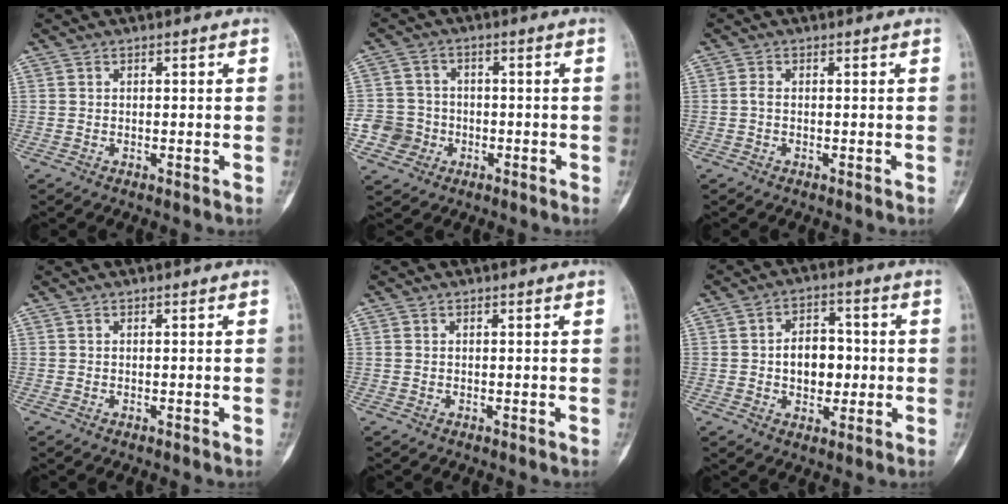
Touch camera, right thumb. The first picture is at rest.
{"total": 6.7, "force": [-2.4, 6.2, 1.1], "torque": [0.006, 0.018, -0.044]}
{"total": 0.8, "force": [-0.2, 0.3, 0.7], "torque": [-0.015, -0.001, -0.006]}
{"total": 0.0}
{"total": 0.0}
{"total": 8.4, "force": [-0.4, 5.8, 6.0], "torque": [-0.059, 0.011, -0.007]}